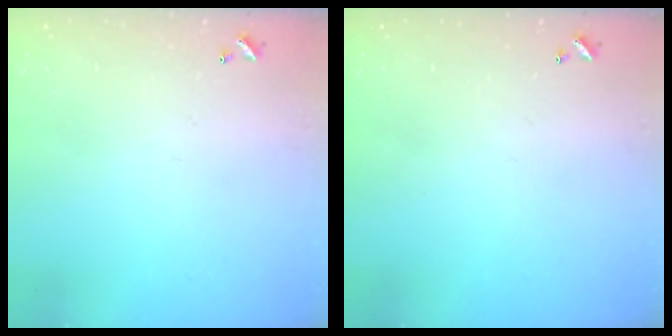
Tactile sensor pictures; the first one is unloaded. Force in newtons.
{"total": 0.0}